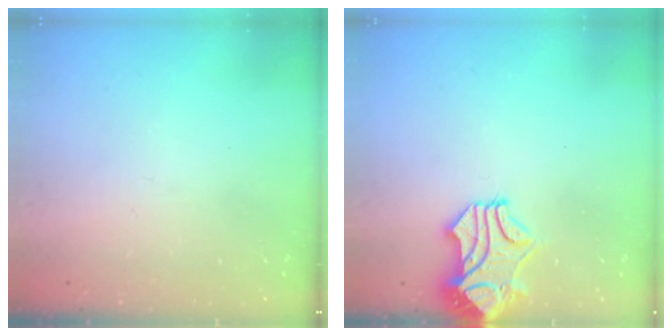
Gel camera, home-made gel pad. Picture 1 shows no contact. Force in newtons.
{"total": 1.0, "press": 0.3, "slide": 0.9}